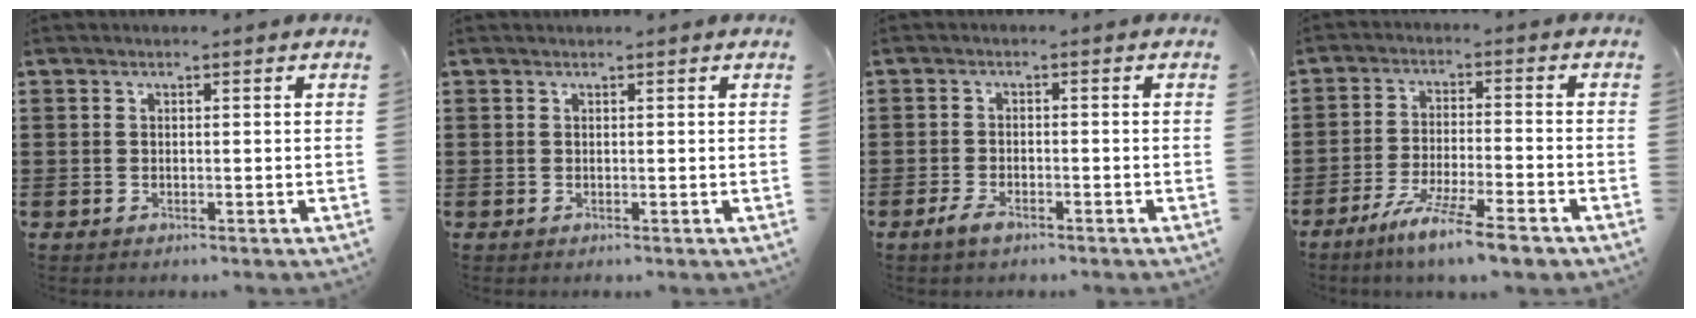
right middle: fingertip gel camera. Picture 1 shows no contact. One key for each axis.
{"total": 0.0}
{"total": 2.3, "fx": -1.5, "fy": 0.9, "fz": 1.6, "tx": -0.044, "ty": -0.006, "tz": -0.031}
{"total": 7.3, "fx": -5.8, "fy": 0.1, "fz": 4.5, "tx": -0.088, "ty": -0.013, "tz": -0.106}